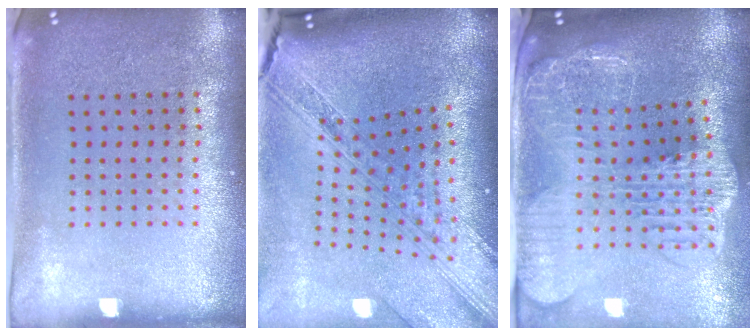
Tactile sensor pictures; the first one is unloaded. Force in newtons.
{"total": 4.0, "press": 2.9, "slide": 2.7}
{"total": 3.8, "press": 3.0, "slide": 2.3}